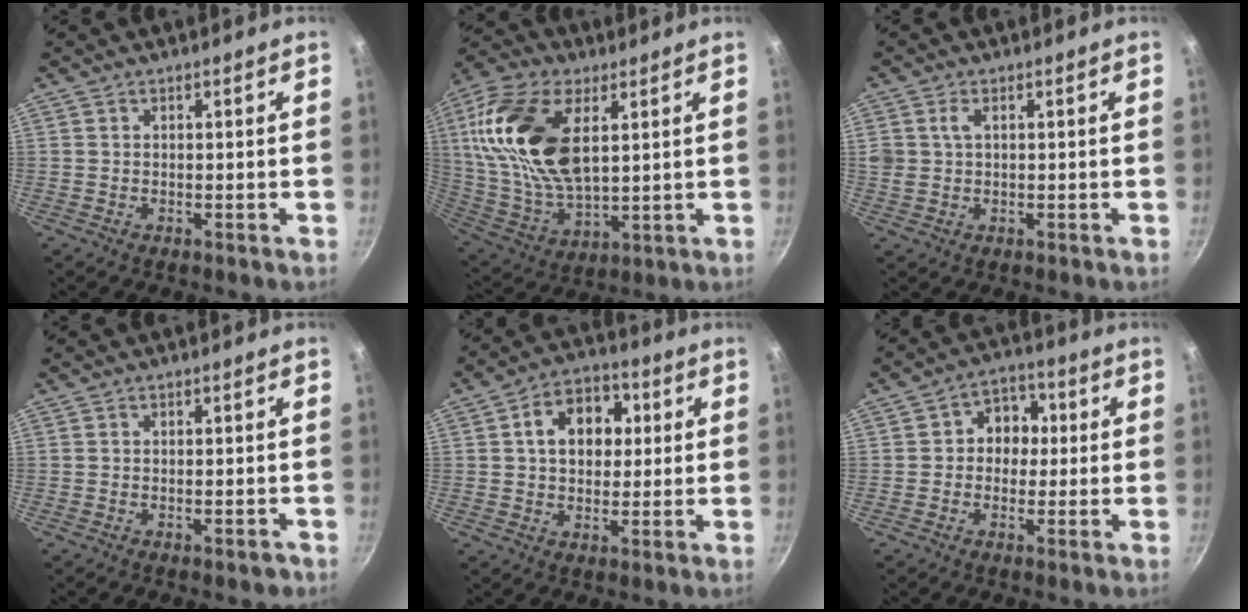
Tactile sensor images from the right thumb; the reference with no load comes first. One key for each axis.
{"total": 22.3, "fx": 6.5, "fy": 12.0, "fz": 17.5, "tx": -0.334, "ty": -0.018, "tz": 0.127}
{"total": 2.8, "fx": 0.8, "fy": 1.8, "fz": 2.0, "tx": -0.034, "ty": 0.001, "tz": 0.017}
{"total": 1.6, "fx": -1.0, "fy": 0.6, "fz": 1.1, "tx": -0.015, "ty": 0.011, "tz": -0.007}
{"total": 11.4, "fx": 2.2, "fy": 8.3, "fz": 7.5, "tx": -0.080, "ty": 0.016, "tz": 0.022}
{"total": 7.3, "fx": 0.3, "fy": 6.1, "fz": 3.9, "tx": -0.004, "ty": 0.018, "tz": -0.007}